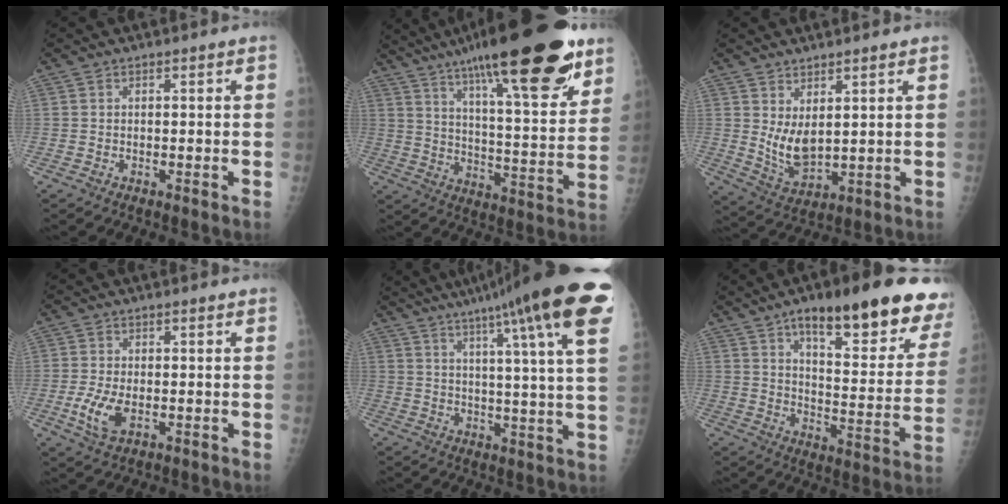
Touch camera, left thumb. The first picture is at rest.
{"total": 28.7, "force": [18.8, 6.5, 20.8], "torque": [-0.295, -0.048, 0.291]}
{"total": 7.5, "force": [2.8, 3.4, 6.0], "torque": [-0.100, -0.034, 0.064]}
{"total": 5.6, "force": [-1.3, 2.9, 4.6], "torque": [-0.105, -0.008, -0.022]}
{"total": 23.1, "force": [13.2, 2.0, 18.8], "torque": [-0.270, -0.022, 0.168]}
{"total": 24.7, "force": [15.3, 7.3, 18.0], "torque": [-0.200, -0.051, 0.212]}